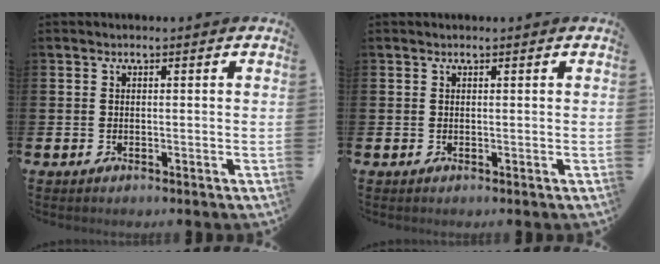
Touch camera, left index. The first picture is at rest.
{"total": 0.0}